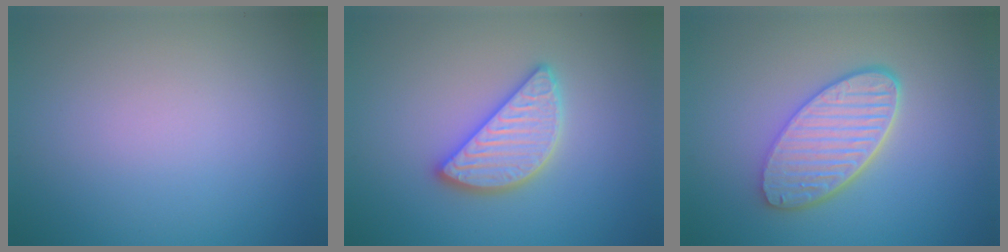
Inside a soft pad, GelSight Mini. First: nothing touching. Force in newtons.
{"total": 4.5, "press": 4.5, "slide": 0.3}
{"total": 5.4, "press": 4.2, "slide": 3.4}